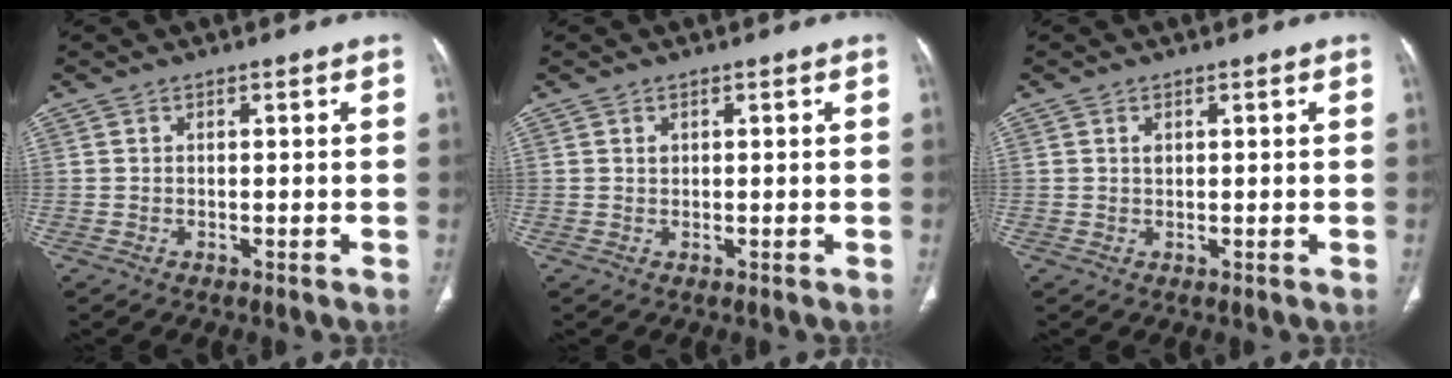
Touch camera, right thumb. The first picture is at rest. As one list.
[{"total": 0.7, "force": [0.3, 0.5, 0.3], "torque": [-0.003, -0.001, 0.007]}, {"total": 0.9, "force": [0.4, 0.6, 0.6], "torque": [-0.007, 0.000, 0.009]}]